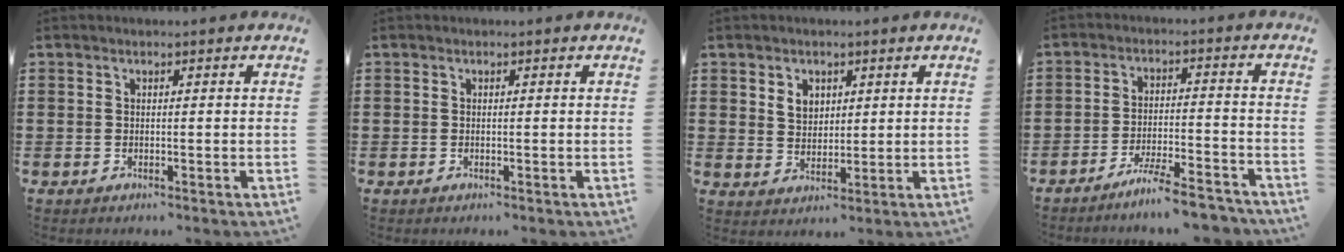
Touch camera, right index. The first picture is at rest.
{"total": 0.0}
{"total": 3.5, "force": [1.6, 2.6, 1.5], "torque": [-0.040, 0.010, 0.029]}
{"total": 6.6, "force": [-5.8, -0.1, 3.2], "torque": [-0.056, -0.008, -0.107]}